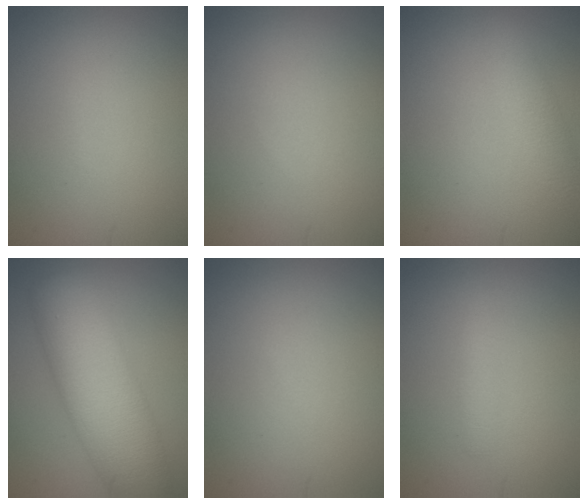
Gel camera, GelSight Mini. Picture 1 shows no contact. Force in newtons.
{"total": 0.0}
{"total": 2.9, "press": 2.9, "slide": 0.2}
{"total": 9.5, "press": 9.5, "slide": 0.3}
{"total": 0.0}
{"total": 1.1, "press": 1.1, "slide": 0.1}